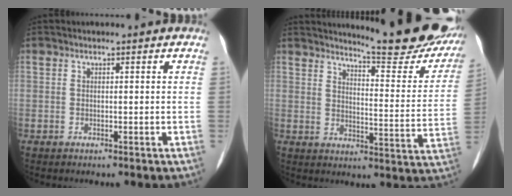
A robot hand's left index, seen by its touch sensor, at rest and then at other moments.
{"total": 16.9, "force": [15.3, 2.0, 7.0], "torque": [-0.085, -0.064, 0.180]}